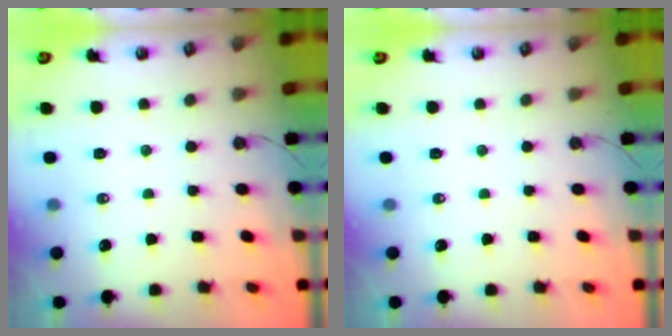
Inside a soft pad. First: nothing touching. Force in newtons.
{"total": 0.0}